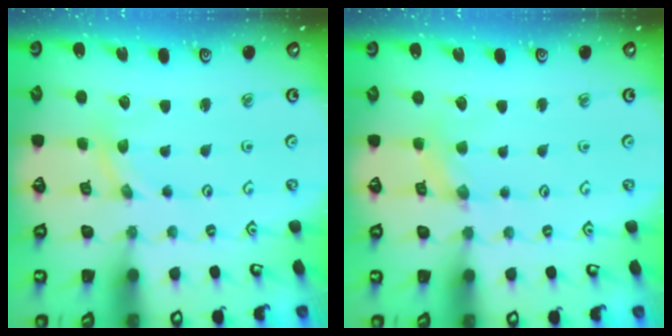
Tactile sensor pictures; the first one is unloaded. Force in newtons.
{"total": 2.6, "press": 2.5, "slide": 0.4}